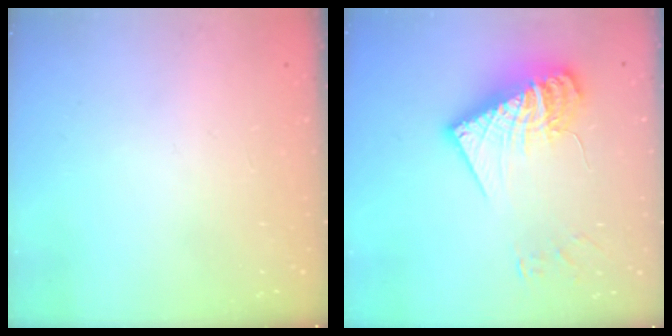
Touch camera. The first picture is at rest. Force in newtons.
{"total": 21.8, "press": 21.7, "slide": 1.9}